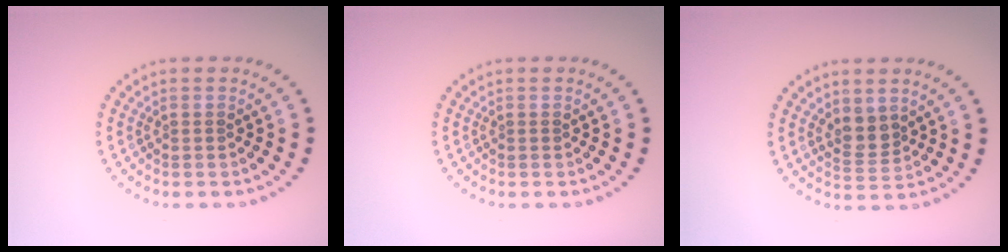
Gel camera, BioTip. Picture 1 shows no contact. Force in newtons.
{"total": 0.0}
{"total": 2.1, "press": 1.8, "slide": 1.0}